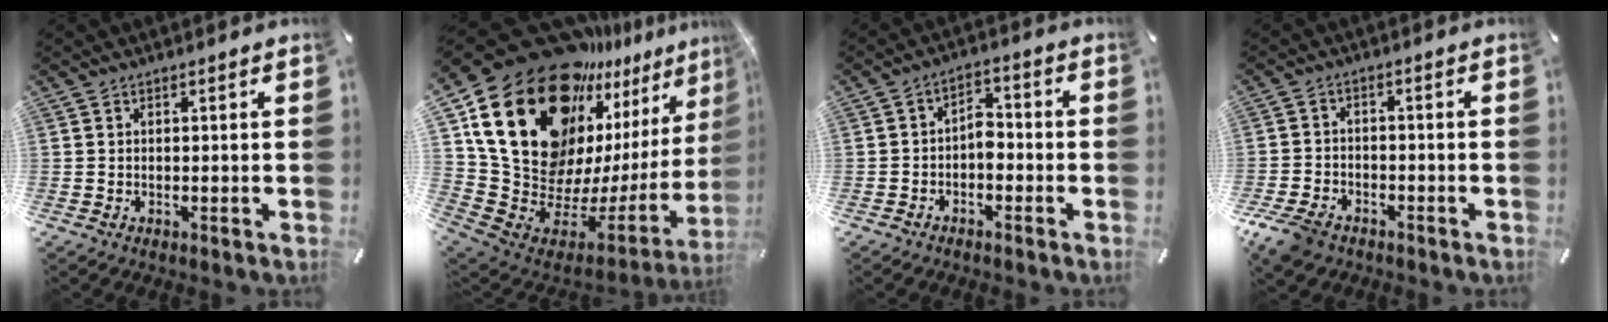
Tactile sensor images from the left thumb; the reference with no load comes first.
{"total": 26.7, "force": [13.7, 16.2, 16.1], "torque": [-0.263, -0.148, 0.276]}
{"total": 4.6, "force": [-2.0, 3.0, 2.9], "torque": [-0.051, 0.020, -0.039]}
{"total": 6.2, "force": [-4.4, 3.5, 2.5], "torque": [-0.068, 0.014, -0.087]}